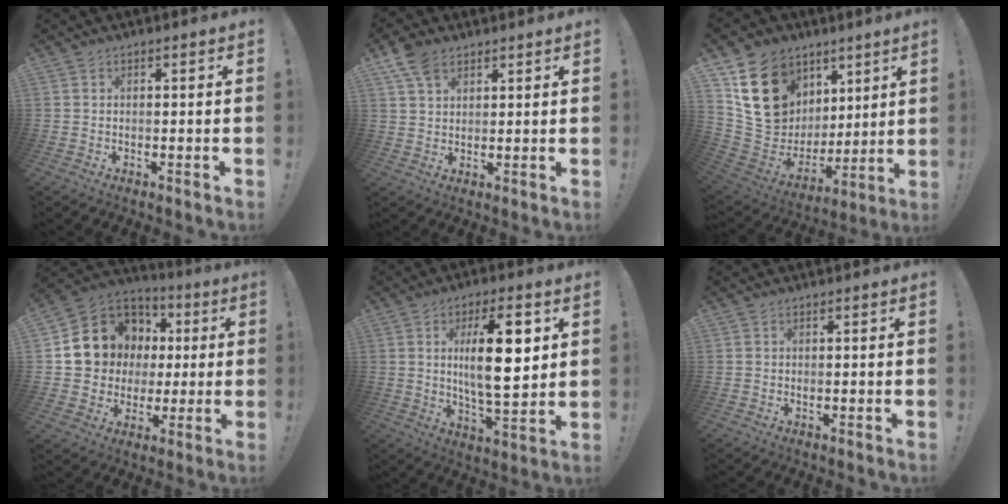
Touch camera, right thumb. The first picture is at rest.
{"total": 6.9, "force": [4.6, 3.9, 3.5], "torque": [-0.065, -0.015, 0.088]}
{"total": 21.3, "force": [10.2, 16.0, 9.7], "torque": [-0.139, -0.053, 0.222]}
{"total": 14.1, "force": [4.3, 12.6, 4.5], "torque": [-0.064, -0.024, 0.113]}
{"total": 16.3, "force": [3.8, 5.0, 15.0], "torque": [-0.252, -0.013, 0.045]}
{"total": 0.7, "force": [0.4, 0.6, 0.1], "torque": [0.005, -0.002, 0.006]}